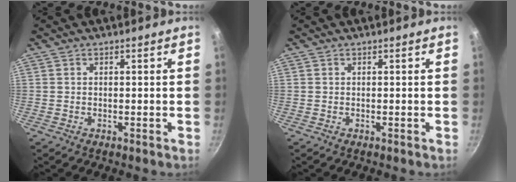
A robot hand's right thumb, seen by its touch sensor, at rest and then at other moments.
{"total": 0.0}